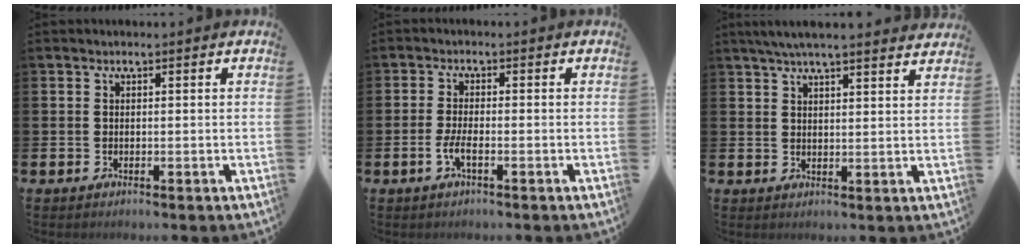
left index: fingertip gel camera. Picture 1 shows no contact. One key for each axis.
{"total": 2.3, "fx": -1.0, "fy": 0.5, "fz": 2.0, "tx": -0.036, "ty": 0.000, "tz": -0.017}
{"total": 5.2, "fx": 4.8, "fy": 0.2, "fz": 1.9, "tx": -0.043, "ty": -0.013, "tz": 0.086}